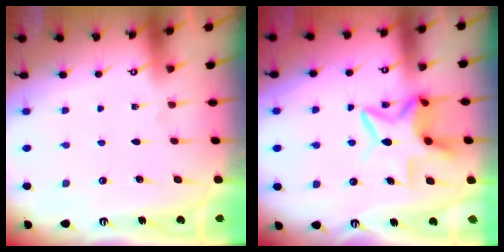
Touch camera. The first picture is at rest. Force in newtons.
{"total": 8.7, "press": 8.5, "slide": 1.6}